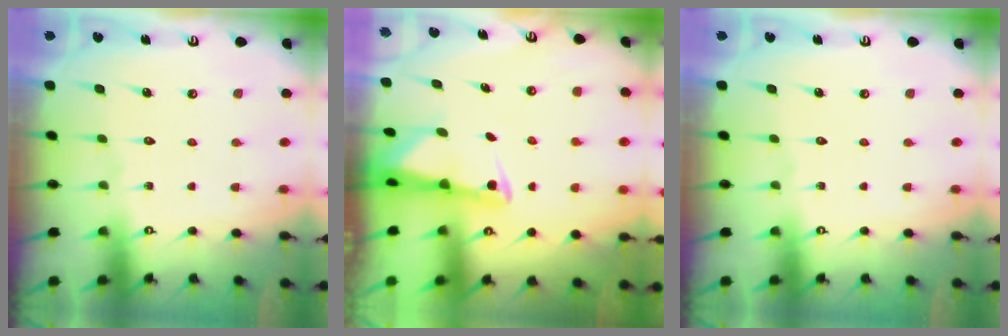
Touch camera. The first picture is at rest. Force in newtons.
{"total": 2.2, "press": 2.2, "slide": 0.5}
{"total": 0.0}